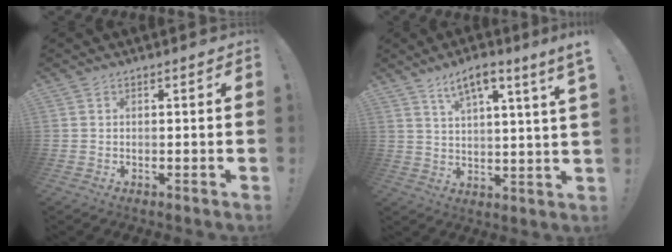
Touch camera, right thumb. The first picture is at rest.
{"total": 8.0, "force": [5.2, 0.3, 6.1], "torque": [-0.097, -0.027, 0.085]}